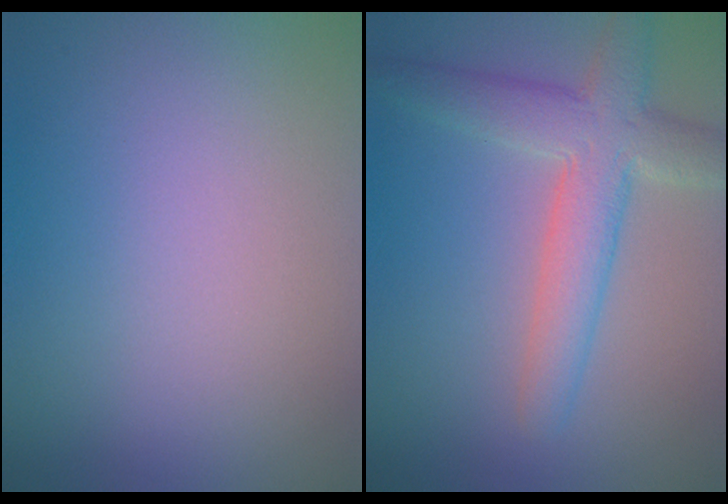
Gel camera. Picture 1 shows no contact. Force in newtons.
{"total": 5.4, "press": 5.4, "slide": 0.2}